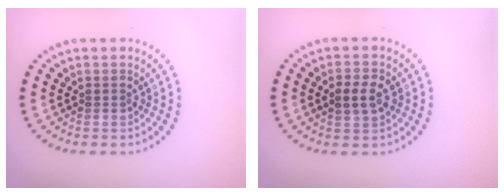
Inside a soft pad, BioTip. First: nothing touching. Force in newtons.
{"total": 2.7, "press": 2.7, "slide": 0.1}